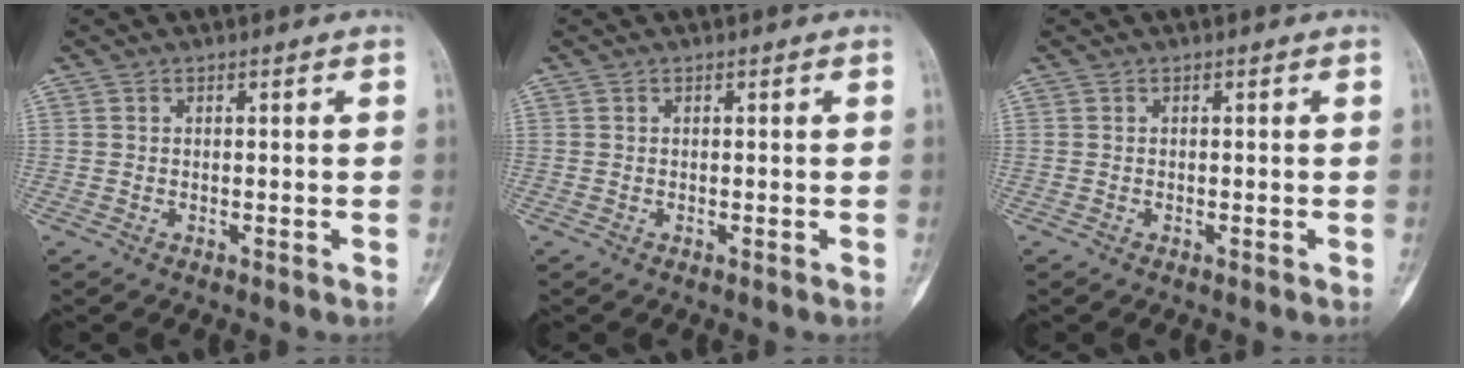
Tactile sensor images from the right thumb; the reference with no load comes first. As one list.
[{"total": 0.0}, {"total": 0.0}]